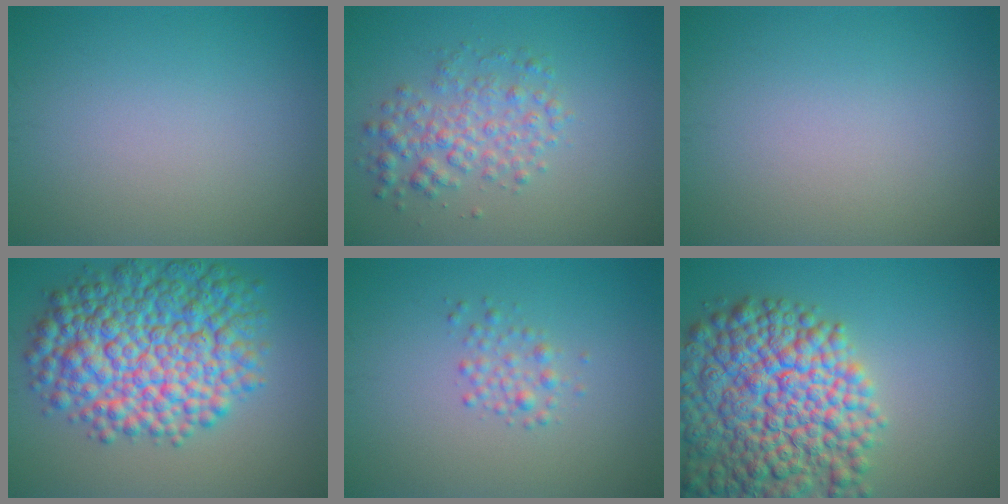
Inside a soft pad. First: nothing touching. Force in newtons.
{"total": 3.4, "press": 3.4, "slide": 0.0}
{"total": 0.0}
{"total": 11.6, "press": 11.6, "slide": 0.1}
{"total": 1.6, "press": 1.6, "slide": 0.0}
{"total": 13.2, "press": 13.2, "slide": 0.7}